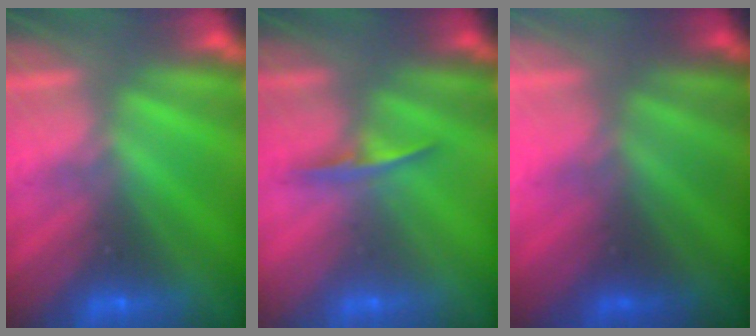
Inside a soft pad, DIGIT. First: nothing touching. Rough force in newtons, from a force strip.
{"total": 1.0}
{"total": 2.7}